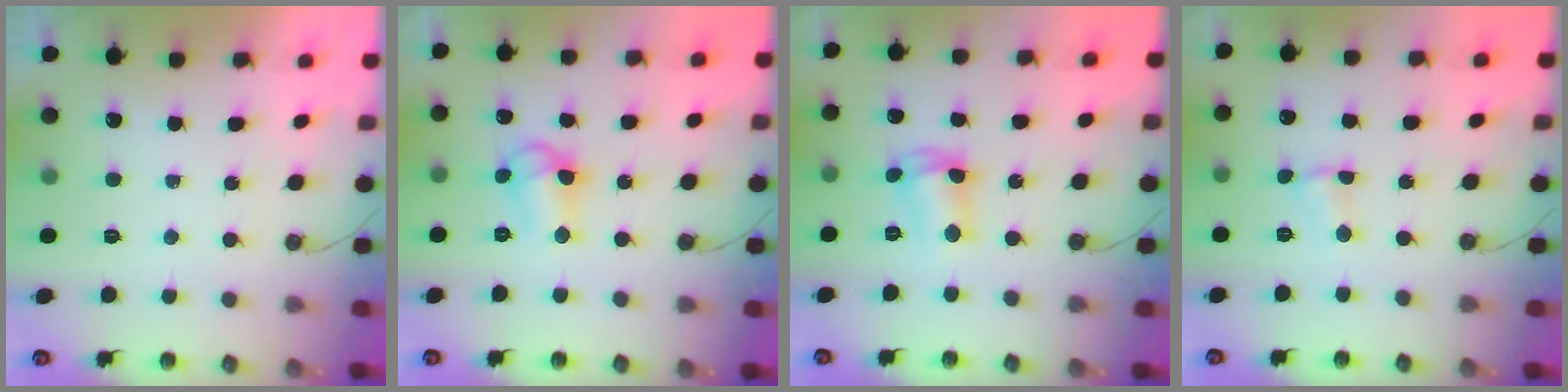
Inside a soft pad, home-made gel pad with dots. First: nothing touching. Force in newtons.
{"total": 8.2, "press": 8.1, "slide": 0.4}
{"total": 5.8, "press": 5.8, "slide": 0.1}
{"total": 1.8, "press": 1.8, "slide": 0.2}